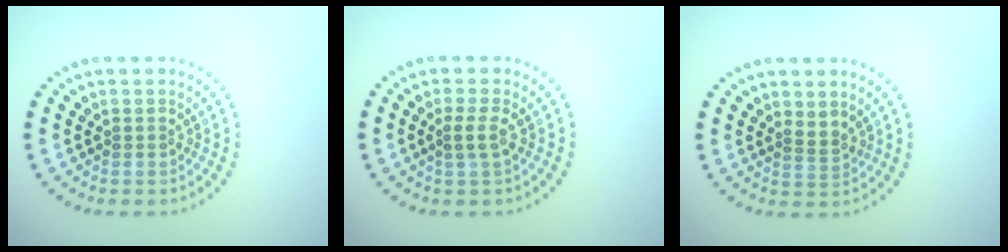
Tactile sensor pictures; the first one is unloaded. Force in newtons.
{"total": 1.7, "press": 1.3, "slide": 1.0}
{"total": 1.1, "press": 0.5, "slide": 0.9}